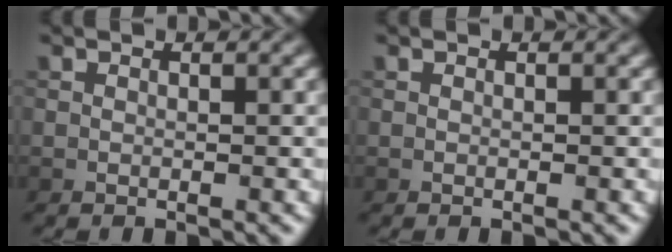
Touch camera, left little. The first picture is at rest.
{"total": 0.0}